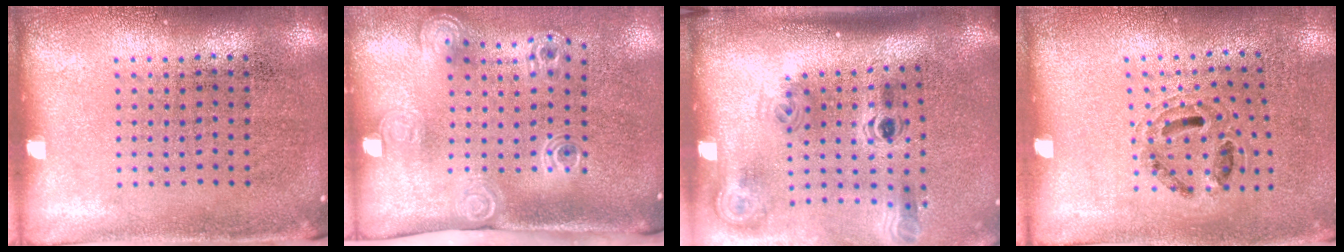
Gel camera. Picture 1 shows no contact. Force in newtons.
{"total": 2.2, "press": 1.6, "slide": 1.6}
{"total": 2.2, "press": 1.5, "slide": 1.6}
{"total": 0.8, "press": 0.8, "slide": 0.3}